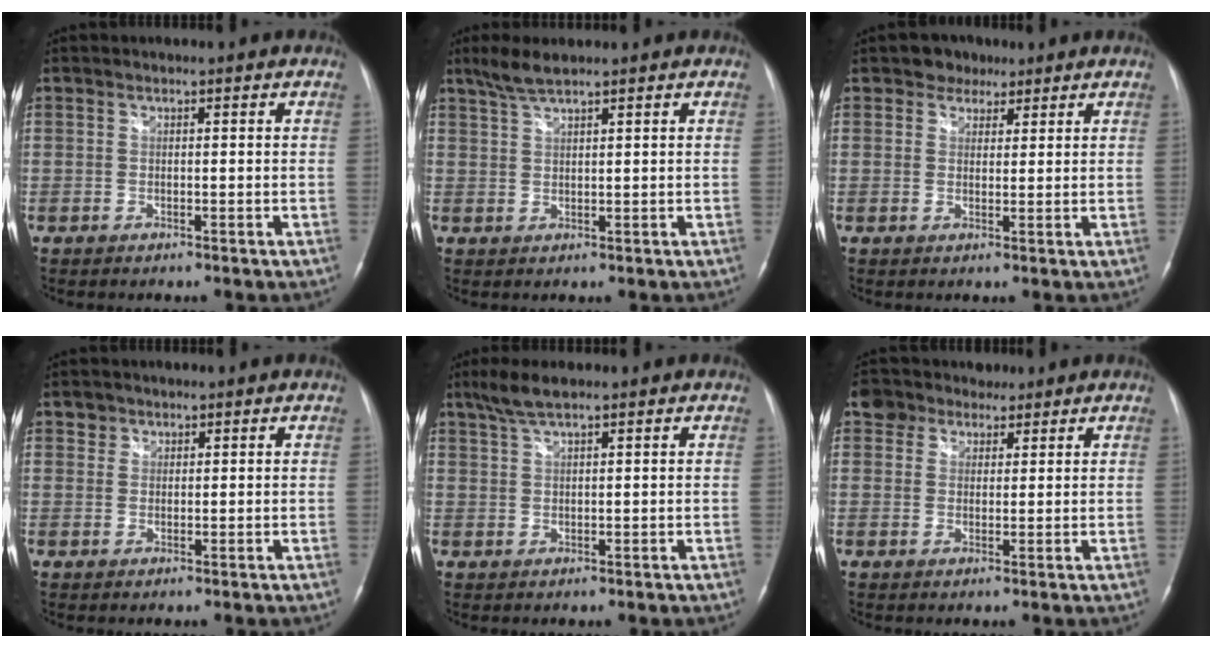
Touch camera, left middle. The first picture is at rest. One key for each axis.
{"total": 3.0, "fx": 2.5, "fy": 0.2, "fz": 1.6, "tx": -0.041, "ty": 0.008, "tz": 0.054}
{"total": 3.5, "fx": 2.3, "fy": 2.6, "fz": 0.5, "tx": -0.008, "ty": 0.010, "tz": 0.033}
{"total": 1.7, "fx": 1.0, "fy": 1.4, "fz": 0.0, "tx": 0.010, "ty": 0.002, "tz": 0.010}
{"total": 3.8, "fx": 2.9, "fy": 0.5, "fz": 2.4, "tx": -0.057, "ty": 0.011, "tz": 0.060}
{"total": 5.2, "fx": 3.6, "fy": 3.7, "fz": 0.7, "tx": -0.019, "ty": 0.031, "tz": 0.064}